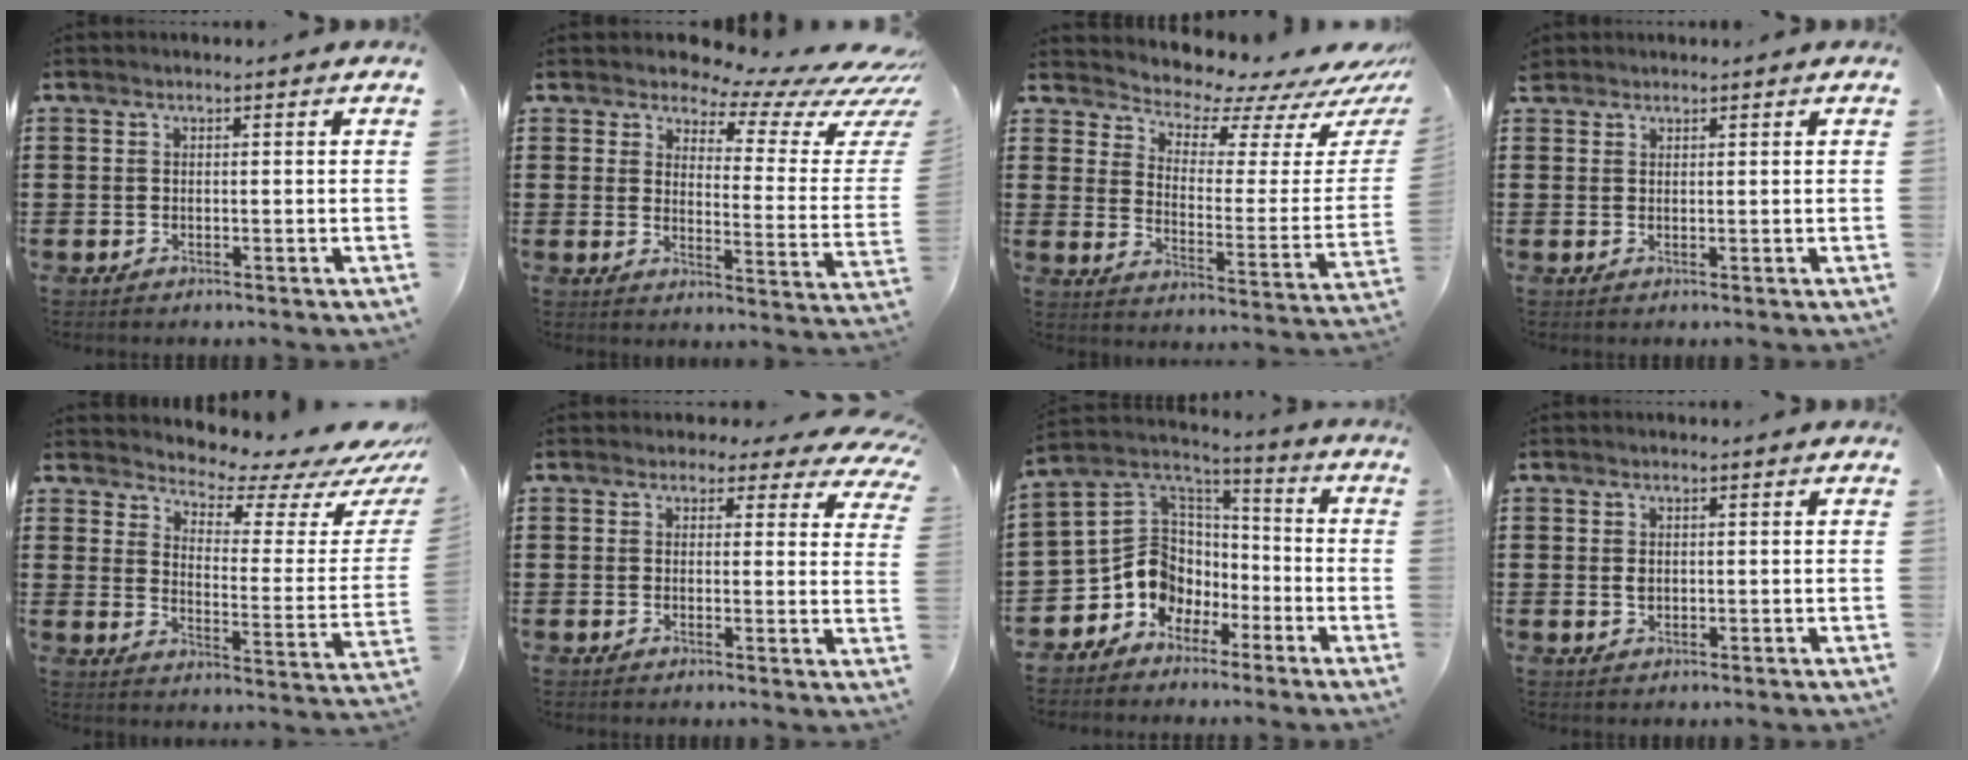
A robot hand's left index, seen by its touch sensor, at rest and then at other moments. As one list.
[{"total": 6.0, "force": [4.9, 2.3, 2.5], "torque": [-0.053, -0.040, 0.080]}, {"total": 5.1, "force": [4.9, 0.9, 1.0], "torque": [-0.036, -0.054, 0.076]}, {"total": 1.4, "force": [1.2, 0.6, 0.1], "torque": [-0.005, 0.003, 0.025]}, {"total": 4.1, "force": [3.8, 0.9, 1.3], "torque": [-0.033, -0.039, 0.057]}, {"total": 2.6, "force": [2.0, 1.3, 1.1], "torque": [-0.024, -0.002, 0.033]}, {"total": 9.6, "force": [-3.2, 8.5, 3.1], "torque": [-0.107, -0.007, -0.061]}, {"total": 1.3, "force": [0.3, 0.9, 0.9], "torque": [-0.020, 0.006, 0.005]}]